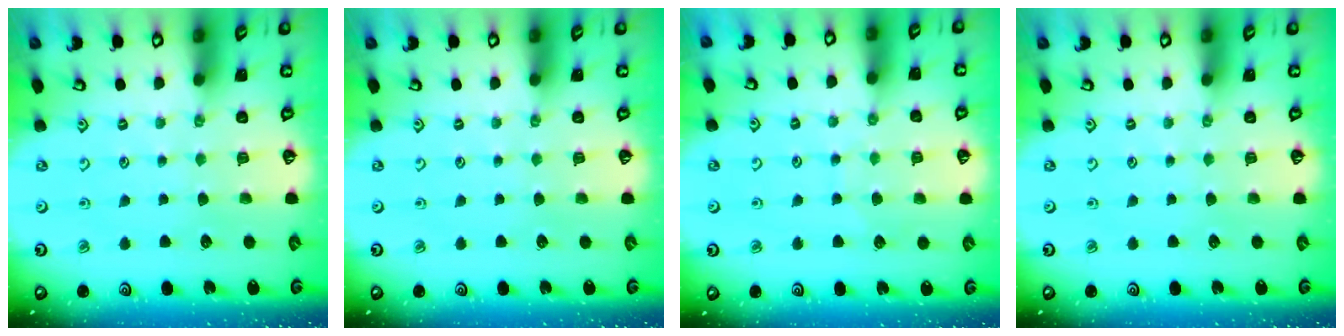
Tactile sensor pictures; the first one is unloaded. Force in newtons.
{"total": 0.0}
{"total": 5.0, "press": 4.9, "slide": 0.4}
{"total": 0.0}